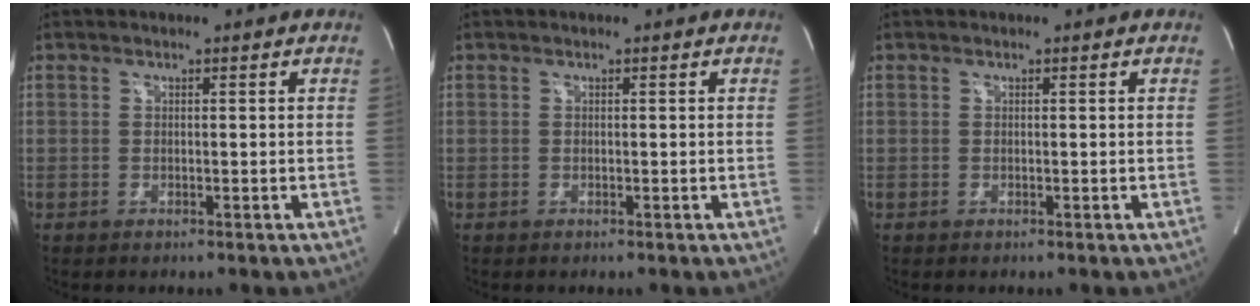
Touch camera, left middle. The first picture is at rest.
{"total": 0.0}
{"total": 0.0}